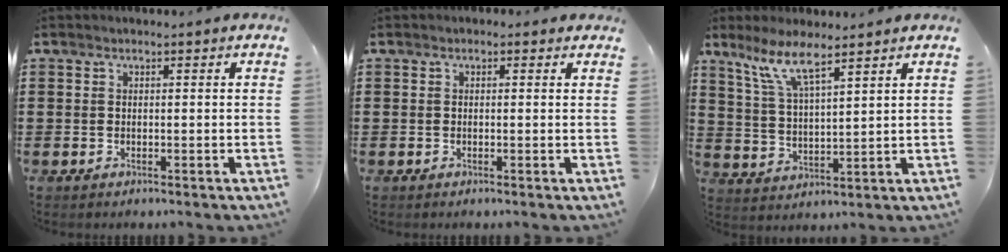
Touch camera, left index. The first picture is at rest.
{"total": 0.5, "force": [0.0, 0.5, 0.2], "torque": [-0.005, 0.005, -0.002]}
{"total": 7.6, "force": [5.8, 1.2, 4.8], "torque": [-0.113, -0.012, 0.104]}